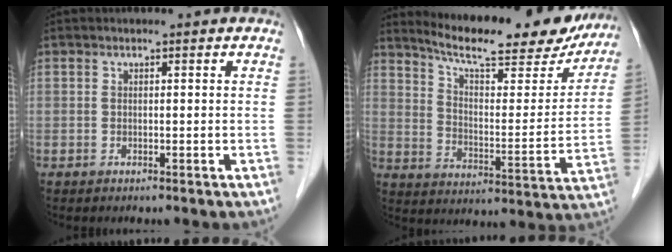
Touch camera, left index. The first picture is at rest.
{"total": 21.5, "force": [18.9, 4.4, 9.1], "torque": [-0.132, -0.018, 0.255]}